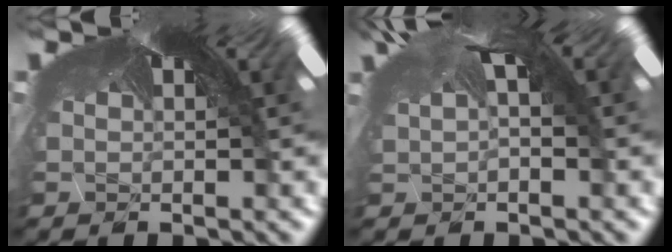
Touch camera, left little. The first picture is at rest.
{"total": 1.2, "force": [-0.1, -0.2, 1.1], "torque": [-0.043, 0.003, 0.003]}